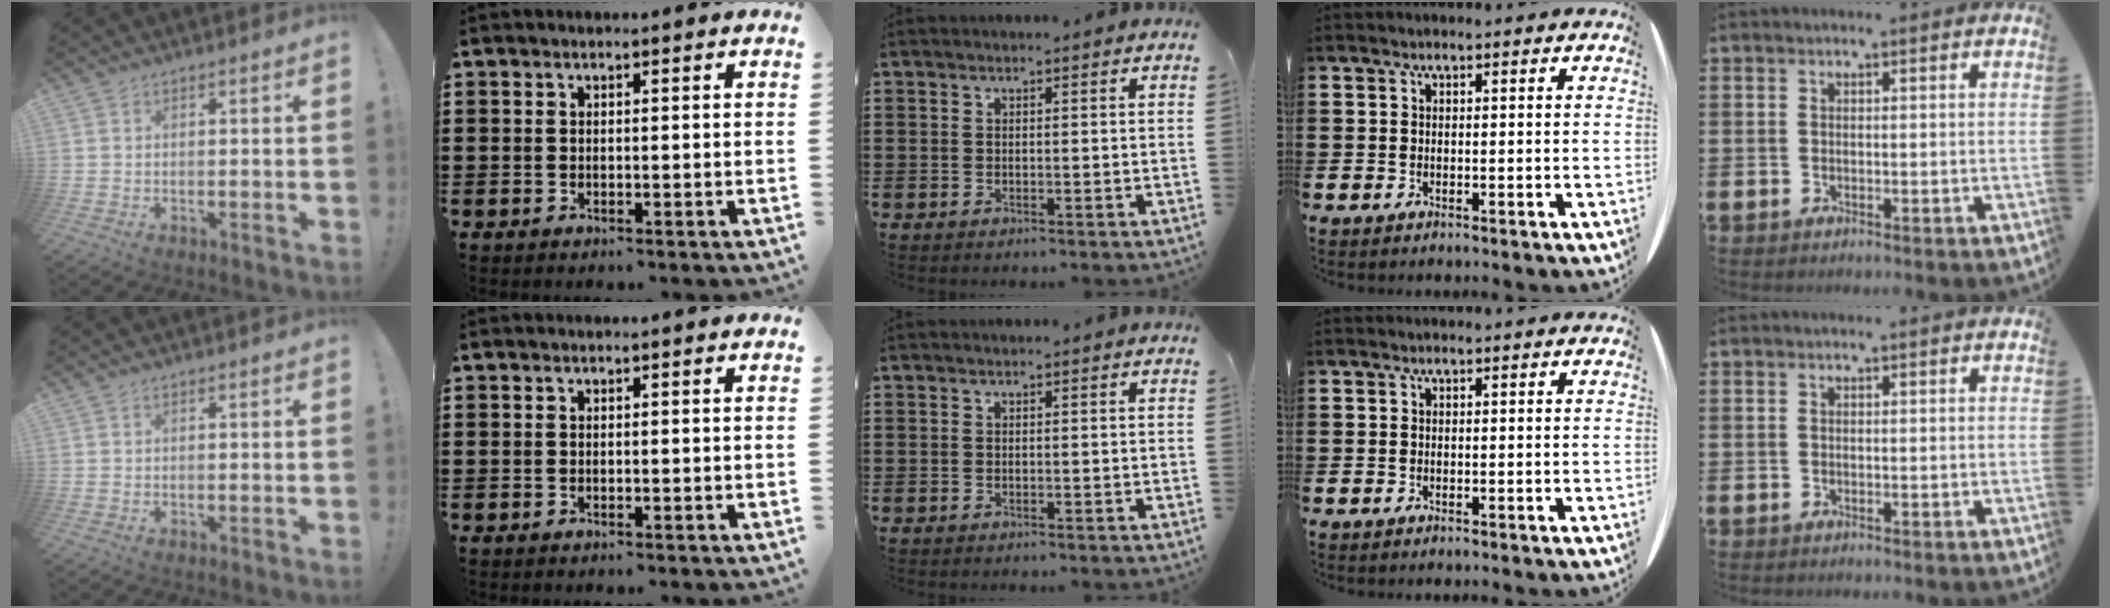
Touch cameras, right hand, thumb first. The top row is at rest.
{}